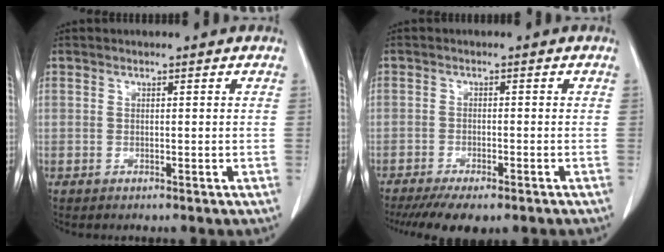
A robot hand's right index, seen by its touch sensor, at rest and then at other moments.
{"total": 8.0, "force": [-6.1, 2.6, 4.5], "torque": [-0.063, -0.010, -0.092]}